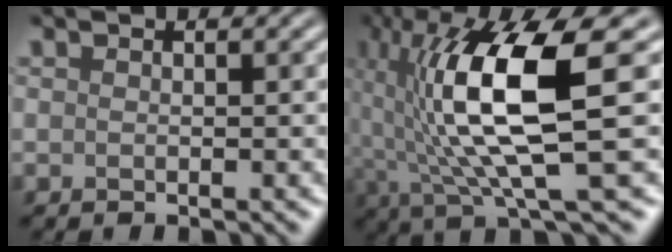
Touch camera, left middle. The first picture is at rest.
{"total": 10.6, "force": [1.0, 2.5, 10.3], "torque": [-0.185, 0.000, 0.032]}